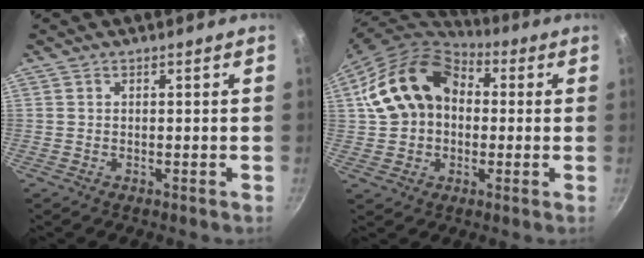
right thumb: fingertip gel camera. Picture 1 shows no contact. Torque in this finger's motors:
{"motor_torque": [-0.08, 1.55, 0.44, -0.35, 0.20]}